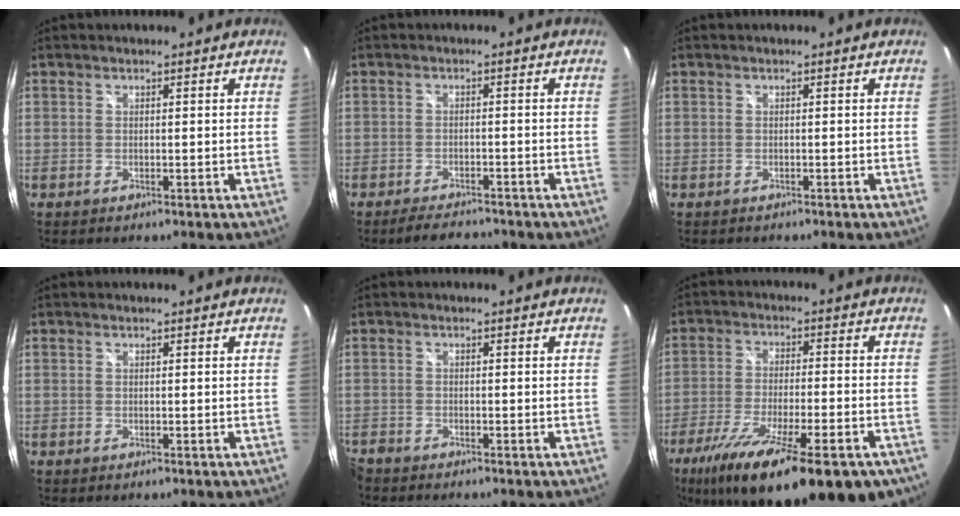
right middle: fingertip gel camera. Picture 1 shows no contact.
{"total": 5.4, "force": [-4.7, 1.6, 2.0], "torque": [-0.050, -0.006, -0.073]}
{"total": 0.5, "force": [-0.5, 0.2, 0.1], "torque": [-0.002, -0.003, -0.009]}
{"total": 0.0}
{"total": 3.0, "force": [-2.7, 1.1, 0.5], "torque": [-0.026, -0.011, -0.055]}
{"total": 24.6, "force": [-16.0, 7.0, 17.4], "torque": [-0.307, -0.065, -0.244]}